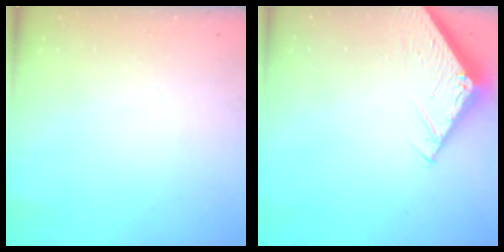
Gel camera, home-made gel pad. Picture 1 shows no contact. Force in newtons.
{"total": 5.0, "press": 4.9, "slide": 0.5}